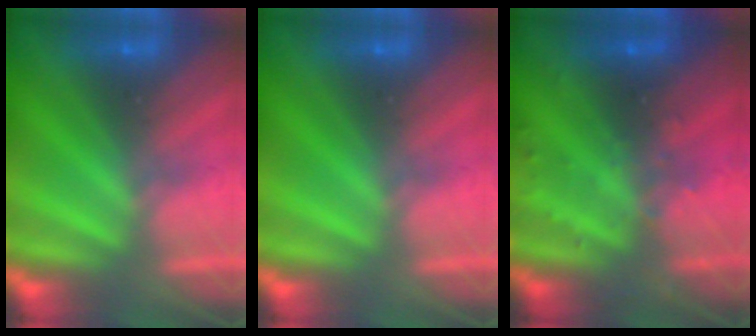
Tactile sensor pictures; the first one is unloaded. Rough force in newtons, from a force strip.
{"total": 0.0}
{"total": 3.3}